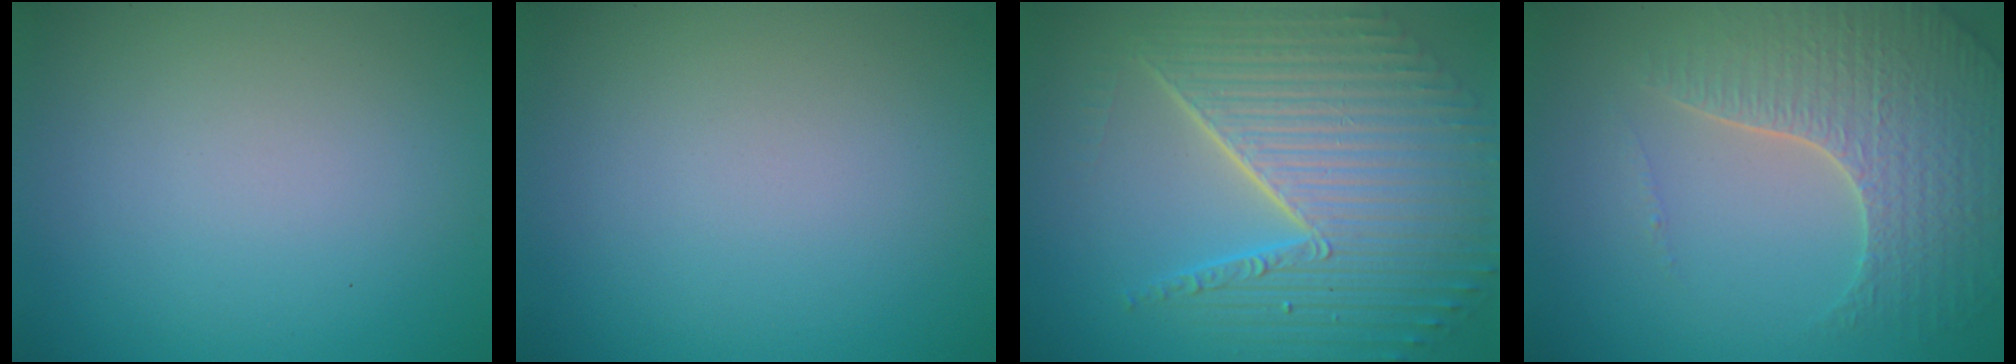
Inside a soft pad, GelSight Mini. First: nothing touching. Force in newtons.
{"total": 0.0}
{"total": 10.4, "press": 6.7, "slide": 8.0}
{"total": 5.3, "press": 4.5, "slide": 2.8}